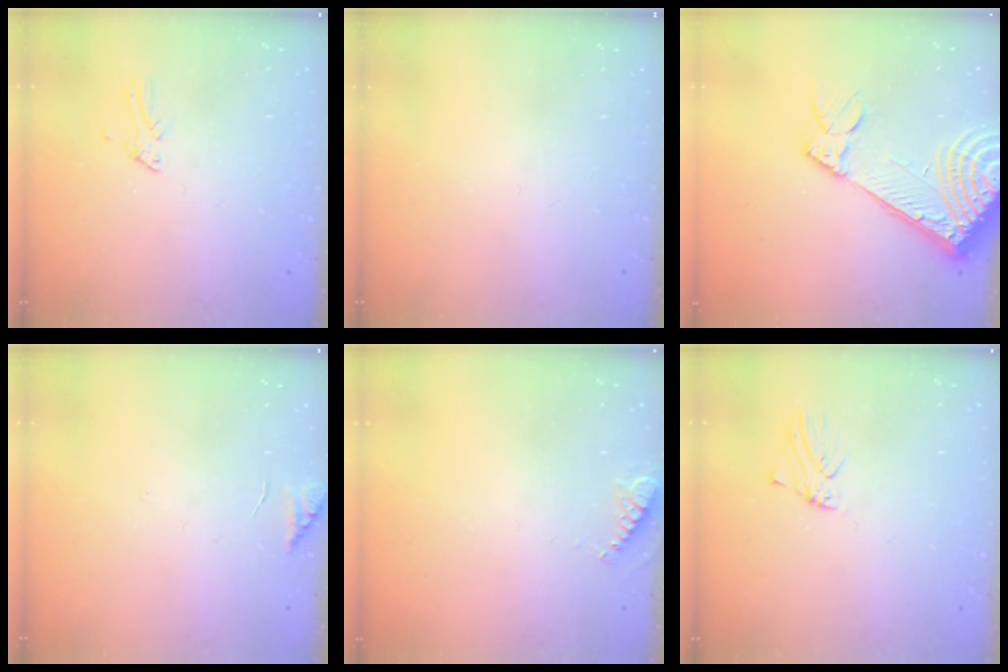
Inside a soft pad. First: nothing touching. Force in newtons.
{"total": 0.0}
{"total": 14.4, "press": 14.0, "slide": 3.0}
{"total": 7.5, "press": 7.4, "slide": 0.8}
{"total": 5.5, "press": 5.5, "slide": 0.6}
{"total": 0.0}